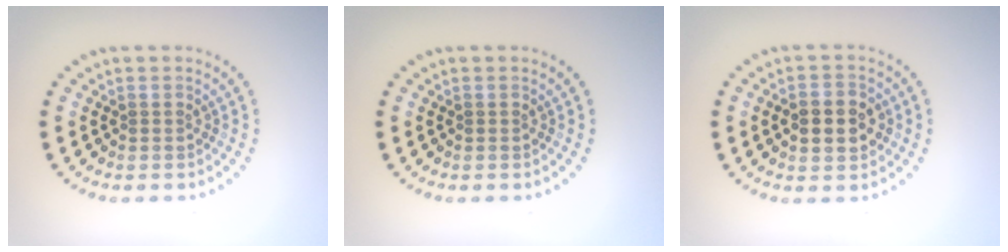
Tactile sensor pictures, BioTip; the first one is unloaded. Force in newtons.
{"total": 0.0}
{"total": 4.1, "press": 4.1, "slide": 0.1}